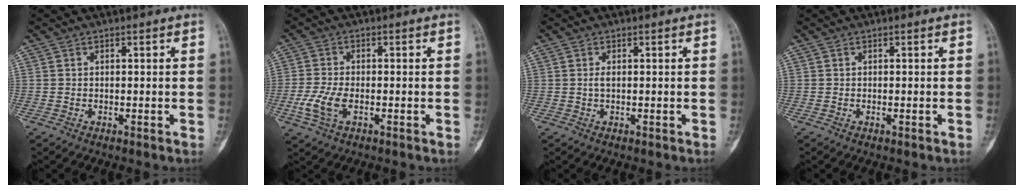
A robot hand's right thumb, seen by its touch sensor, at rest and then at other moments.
{"total": 5.7, "force": [-1.7, 2.8, 4.6], "torque": [-0.113, 0.004, -0.032]}
{"total": 1.0, "force": [0.1, 0.4, 0.9], "torque": [-0.023, -0.001, 0.003]}
{"total": 0.0}